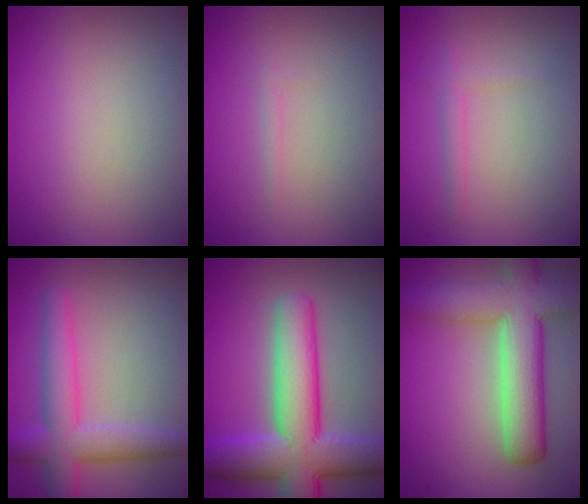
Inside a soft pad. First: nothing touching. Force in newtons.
{"total": 0.6, "press": 0.5, "slide": 0.1}
{"total": 1.3, "press": 1.3, "slide": 0.1}
{"total": 5.4, "press": 5.4, "slide": 0.3}
{"total": 10.5, "press": 10.5, "slide": 0.6}
{"total": 8.6, "press": 8.6, "slide": 0.5}